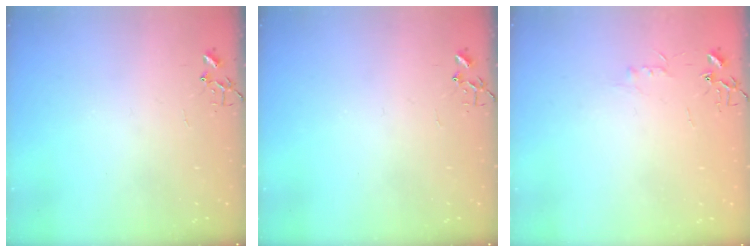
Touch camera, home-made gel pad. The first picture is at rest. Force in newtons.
{"total": 0.0}
{"total": 4.4, "press": 4.4, "slide": 0.5}